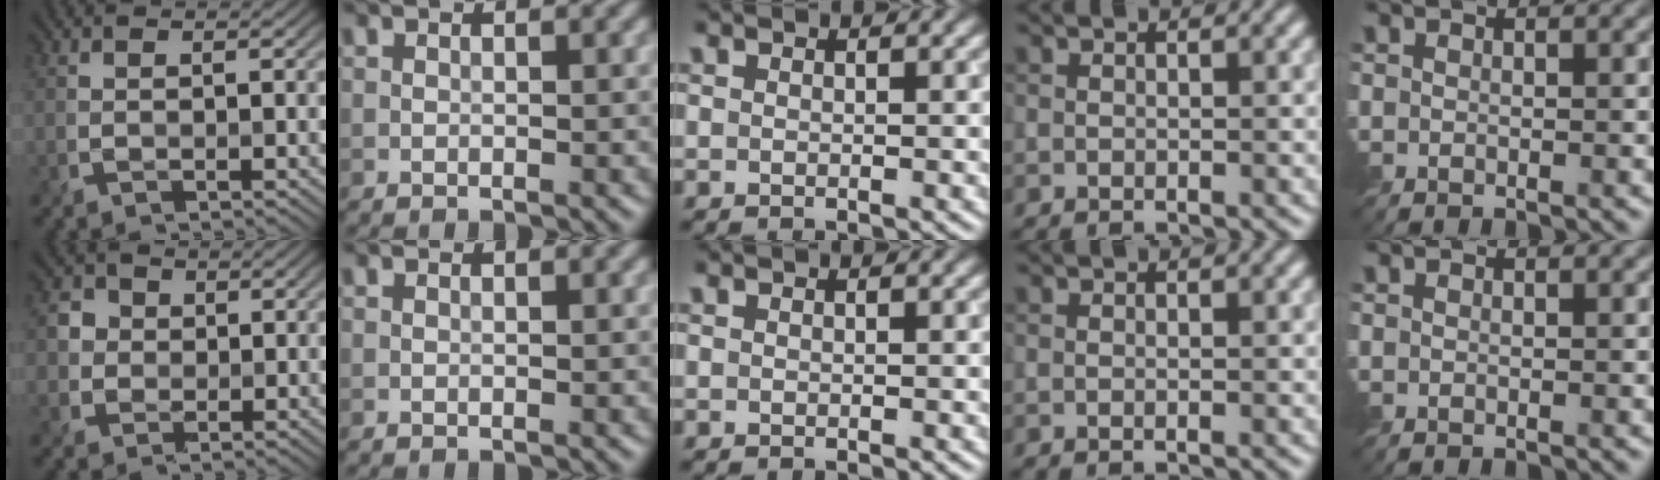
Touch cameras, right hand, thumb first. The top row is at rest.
{"thumb": {"total": 3.0, "force": [0.4, 2.9, 0.7], "torque": [-0.027, 0.002, 0.004]}}